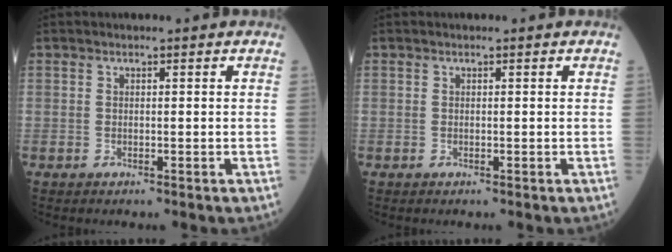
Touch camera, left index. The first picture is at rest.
{"total": 0.0}